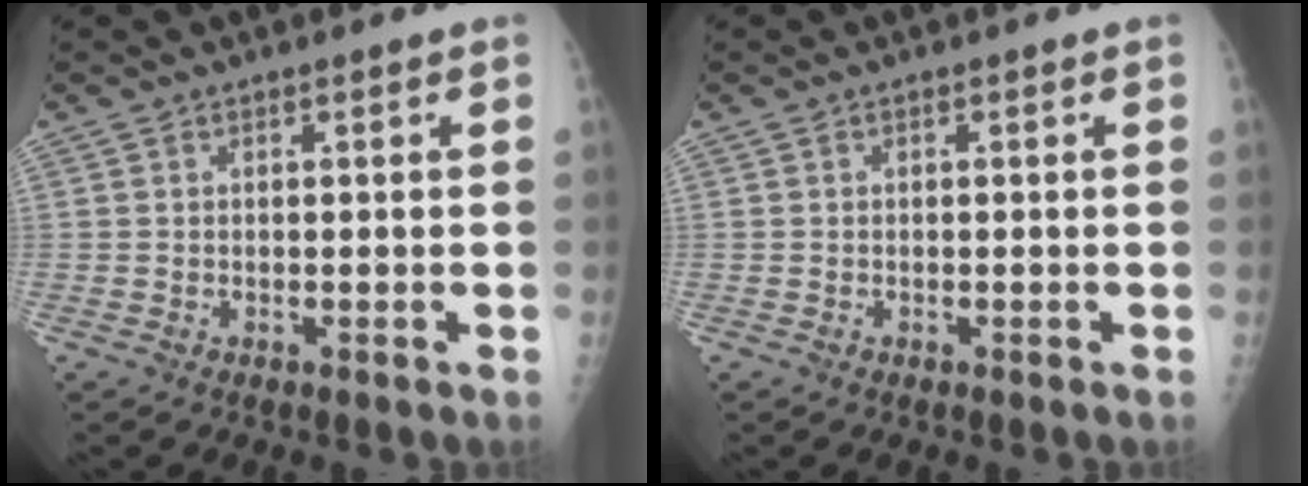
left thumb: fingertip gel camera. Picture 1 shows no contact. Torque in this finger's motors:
{"motor_torque": [-0.21, -0.05, 0.00, 0.06, 0.00]}